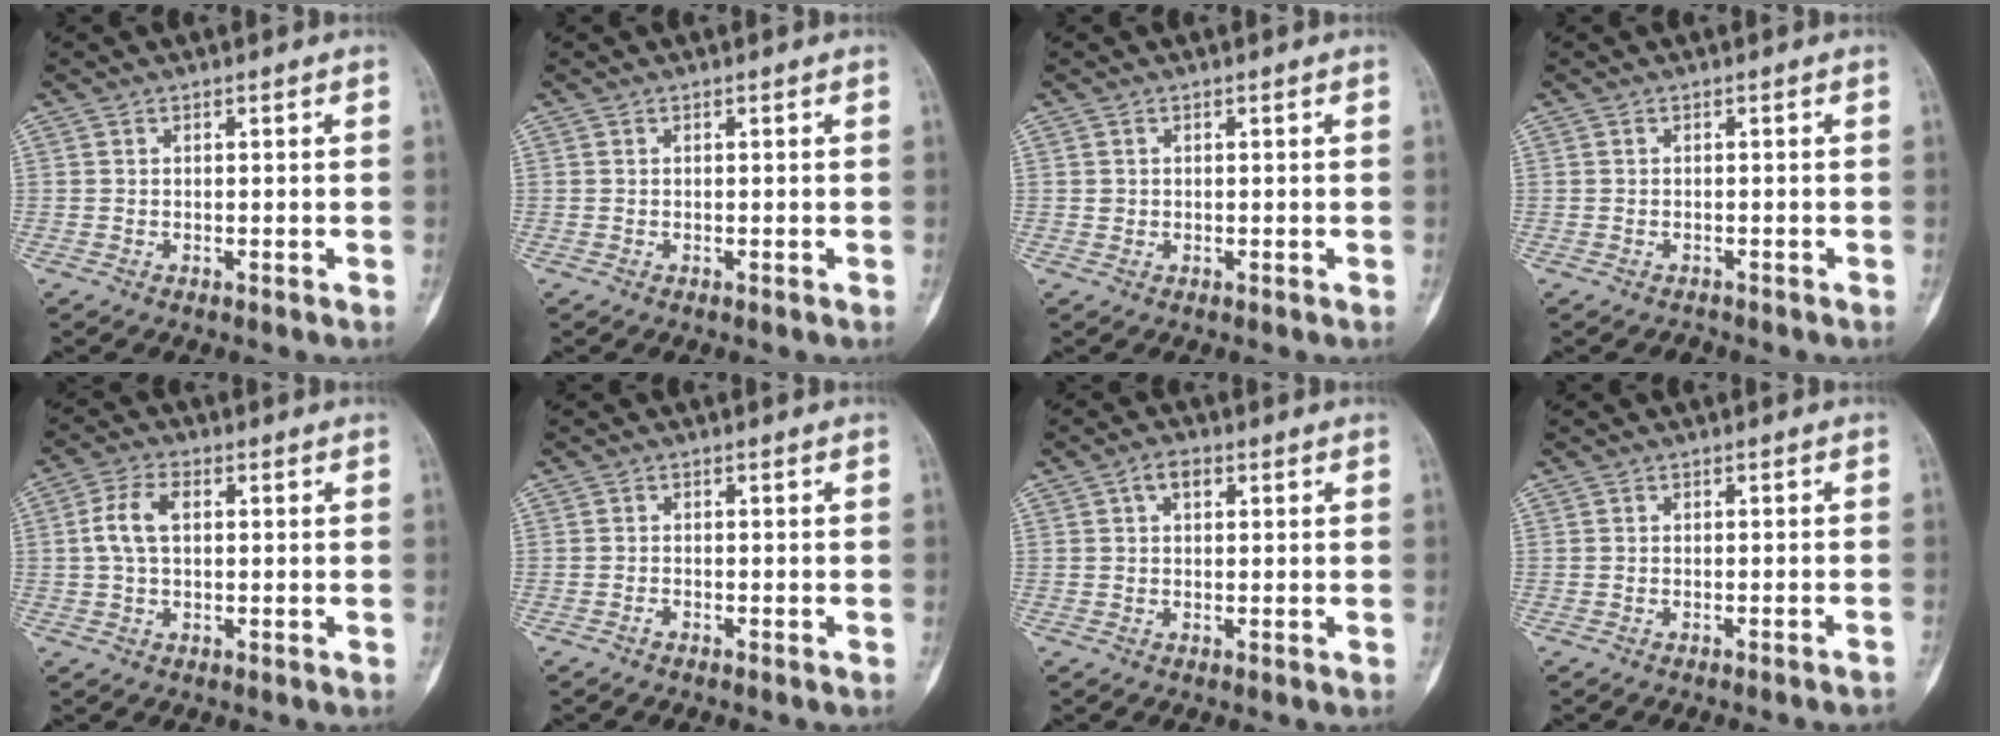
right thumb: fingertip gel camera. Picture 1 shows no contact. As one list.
[{"total": 0.0}, {"total": 0.6, "force": [0.1, 0.6, 0.1], "torque": [0.001, 0.002, 0.003]}, {"total": 0.7, "force": [-0.6, 0.3, -0.2], "torque": [0.002, 0.004, -0.014]}, {"total": 5.9, "force": [0.8, 3.4, 4.8], "torque": [-0.106, 0.015, 0.012]}, {"total": 0.6, "force": [-0.5, 0.3, 0.2], "torque": [-0.008, 0.002, -0.010]}, {"total": 2.9, "force": [1.1, 1.8, 2.1], "torque": [-0.032, 0.008, 0.016]}, {"total": 2.6, "force": [-2.3, -0.3, 1.2], "torque": [-0.023, 0.023, -0.023]}]